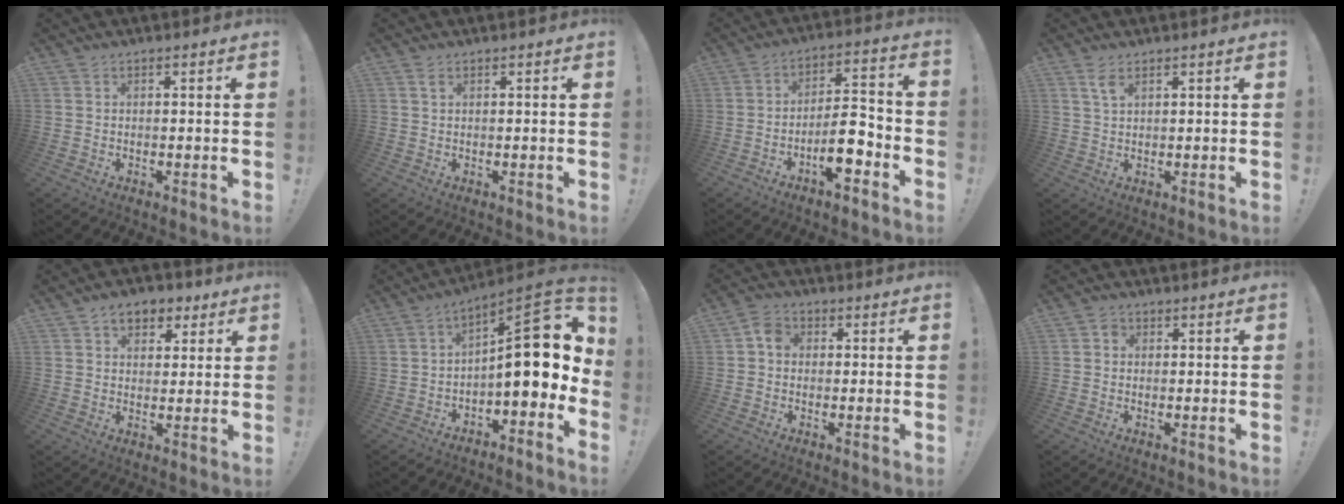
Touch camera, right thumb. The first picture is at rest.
{"total": 1.3, "force": [0.7, 0.6, 1.0], "torque": [-0.020, 0.002, 0.012]}
{"total": 10.8, "force": [-5.3, 3.8, 8.6], "torque": [-0.135, 0.029, -0.092]}
{"total": 3.6, "force": [2.0, 1.5, 2.6], "torque": [-0.054, -0.002, 0.036]}
{"total": 7.6, "force": [3.8, 5.4, 3.8], "torque": [-0.047, -0.009, 0.069]}
{"total": 16.9, "force": [1.3, 6.6, 15.5], "torque": [-0.212, -0.007, 0.026]}
{"total": 4.4, "force": [0.1, 3.5, 2.7], "torque": [-0.049, 0.014, 0.003]}
{"total": 1.8, "force": [0.1, 1.6, 0.9], "torque": [-0.016, 0.005, 0.001]}